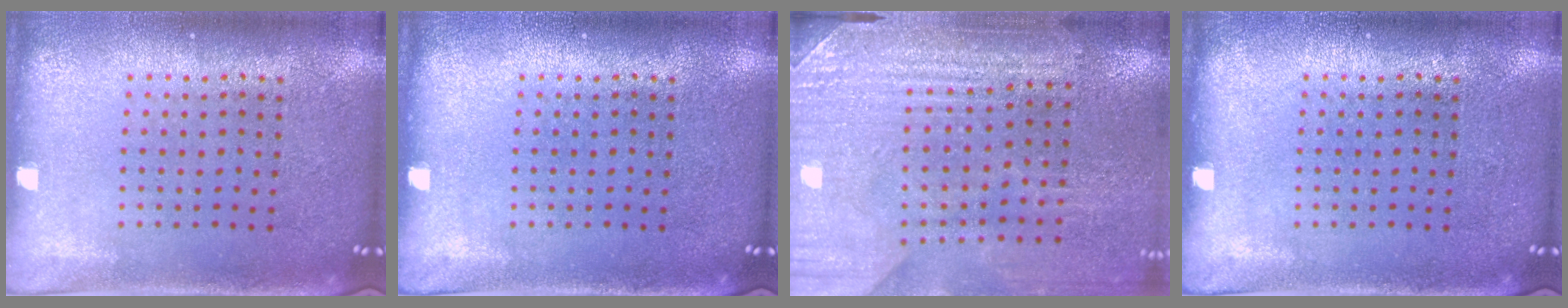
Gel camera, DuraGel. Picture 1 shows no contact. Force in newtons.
{"total": 0.0}
{"total": 3.4, "press": 3.4, "slide": 0.3}
{"total": 0.0}